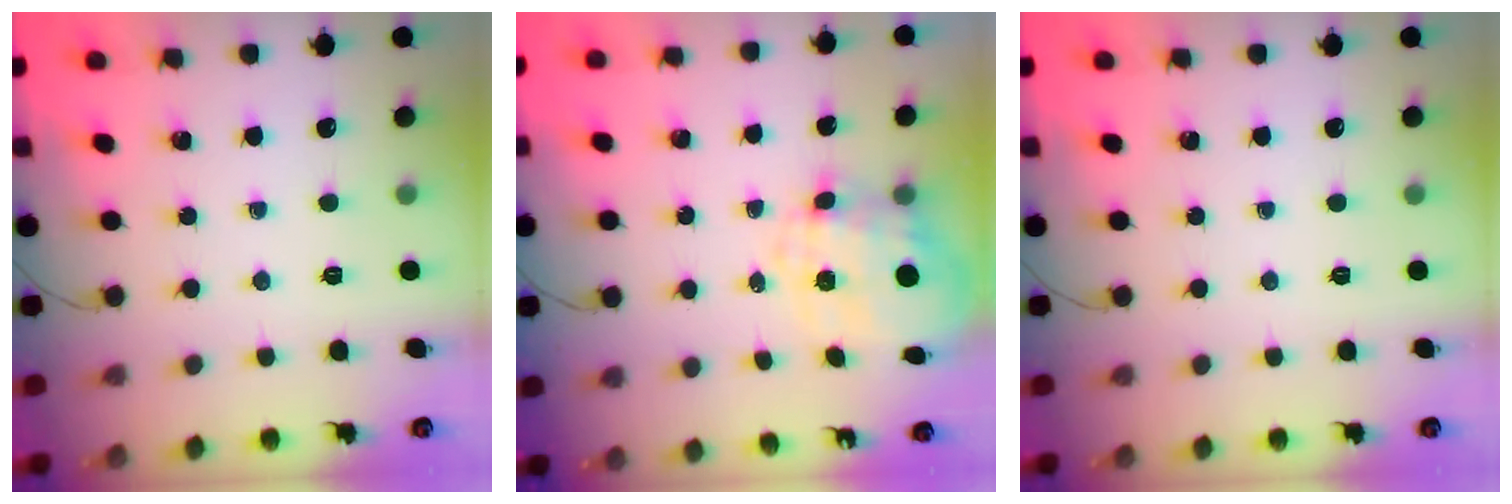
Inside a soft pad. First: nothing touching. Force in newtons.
{"total": 10.7, "press": 10.6, "slide": 1.6}
{"total": 0.0}